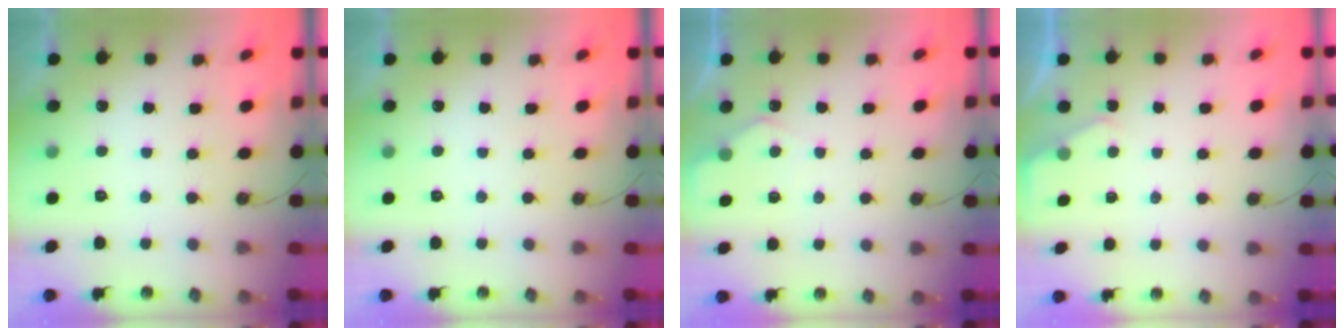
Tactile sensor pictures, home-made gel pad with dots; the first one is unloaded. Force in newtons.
{"total": 0.0}
{"total": 4.4, "press": 4.4, "slide": 0.6}
{"total": 3.0, "press": 2.9, "slide": 0.5}